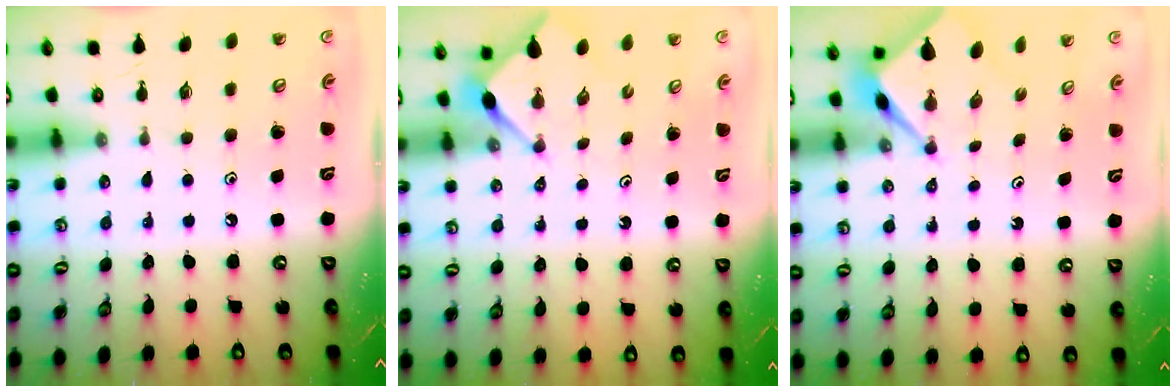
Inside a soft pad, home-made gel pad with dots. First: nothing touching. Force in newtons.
{"total": 2.6, "press": 2.6, "slide": 0.3}
{"total": 2.8, "press": 2.8, "slide": 0.1}